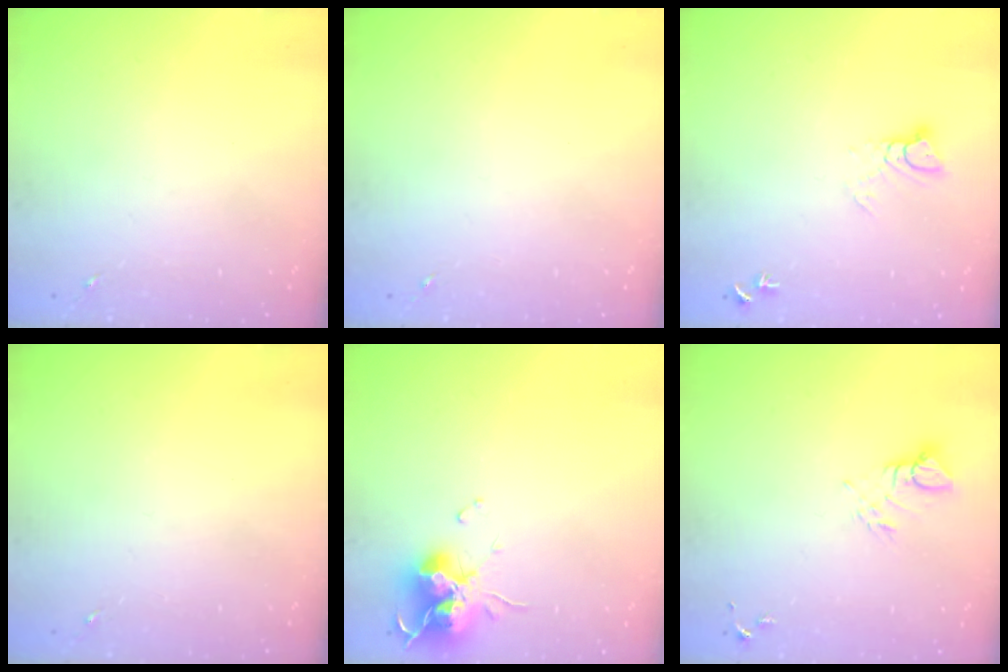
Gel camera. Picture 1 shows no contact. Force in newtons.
{"total": 0.0}
{"total": 4.6, "press": 4.5, "slide": 0.5}
{"total": 0.0}
{"total": 15.2, "press": 15.1, "slide": 2.0}
{"total": 4.8, "press": 4.8, "slide": 0.2}